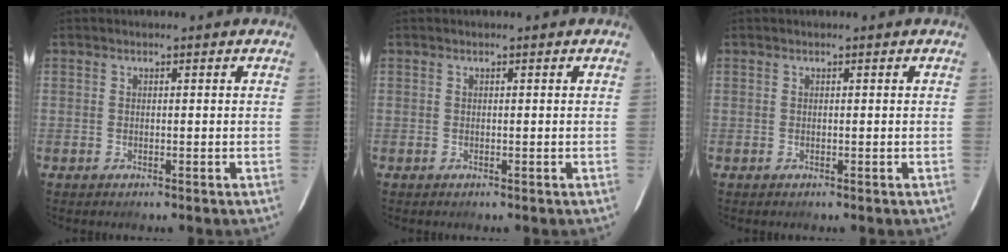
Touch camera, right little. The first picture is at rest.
{"total": 0.0}
{"total": 0.0}